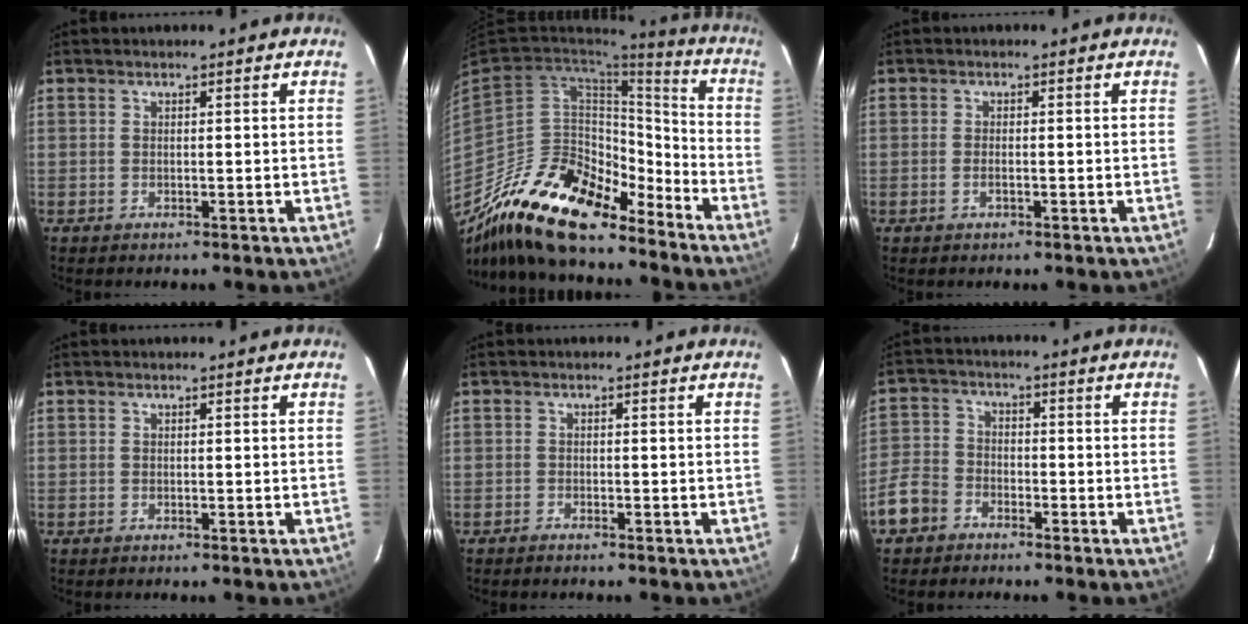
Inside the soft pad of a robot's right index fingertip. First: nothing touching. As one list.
[{"total": 22.6, "force": [-17.4, 8.3, 11.9], "torque": [-0.224, -0.005, -0.300]}, {"total": 1.4, "force": [-0.6, 0.6, 1.2], "torque": [-0.024, 0.001, -0.011]}, {"total": 0.0}, {"total": 0.9, "force": [-0.9, 0.2, 0.2], "torque": [-0.012, 0.000, -0.019]}, {"total": 7.7, "force": [-4.7, 5.5, 2.6], "torque": [-0.067, 0.016, -0.096]}]